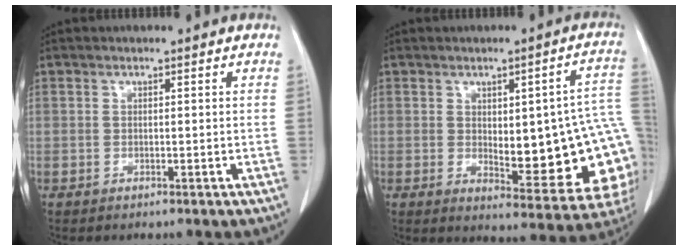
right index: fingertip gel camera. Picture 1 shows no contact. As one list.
[{"total": 19.1, "force": [-1.0, 5.5, 18.3], "torque": [-0.160, 0.019, 0.009]}]